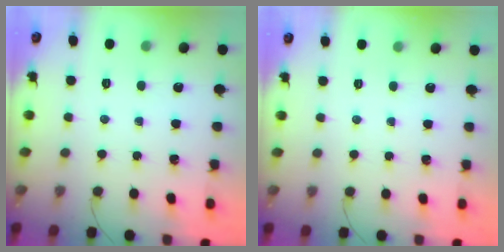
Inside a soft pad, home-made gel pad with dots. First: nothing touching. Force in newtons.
{"total": 2.5, "press": 2.5, "slide": 0.5}